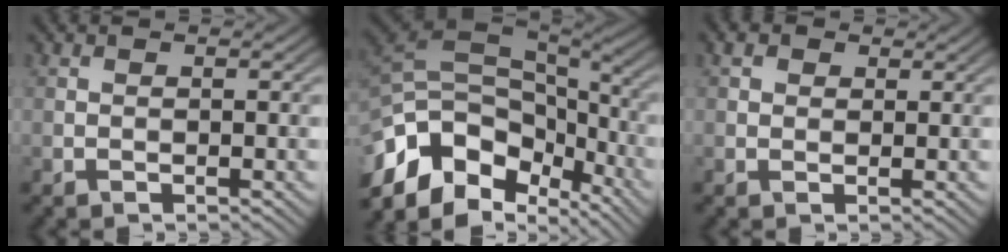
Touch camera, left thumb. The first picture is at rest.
{"total": 15.0, "force": [-6.5, 9.1, 10.0], "torque": [-0.252, -0.023, -0.102]}
{"total": 2.0, "force": [0.9, 1.6, 0.8], "torque": [-0.019, 0.002, 0.014]}